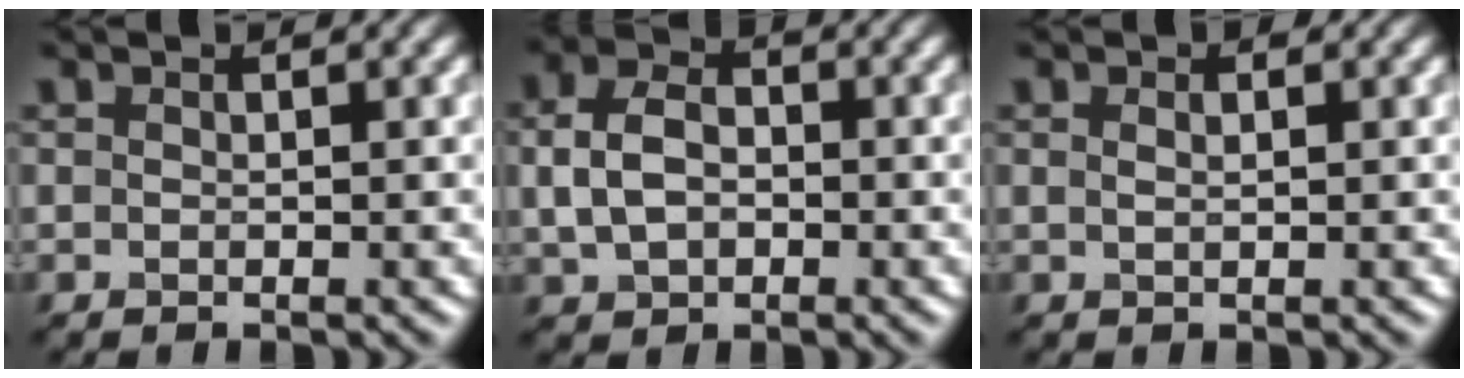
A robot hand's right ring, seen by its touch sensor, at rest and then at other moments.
{"total": 4.4, "force": [0.1, 3.3, 3.0], "torque": [-0.068, 0.003, -0.003]}
{"total": 0.9, "force": [0.4, 0.5, 0.7], "torque": [-0.008, -0.005, 0.009]}